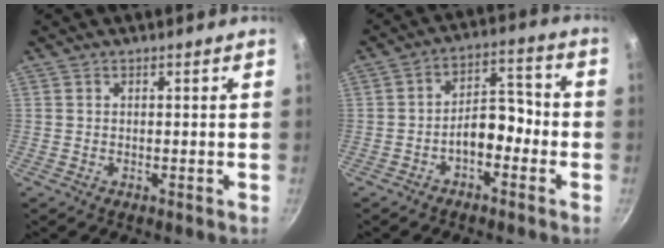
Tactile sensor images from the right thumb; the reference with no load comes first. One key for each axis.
{"total": 7.5, "fx": -3.0, "fy": 4.3, "fz": 5.4, "tx": -0.048, "ty": 0.048, "tz": -0.054}